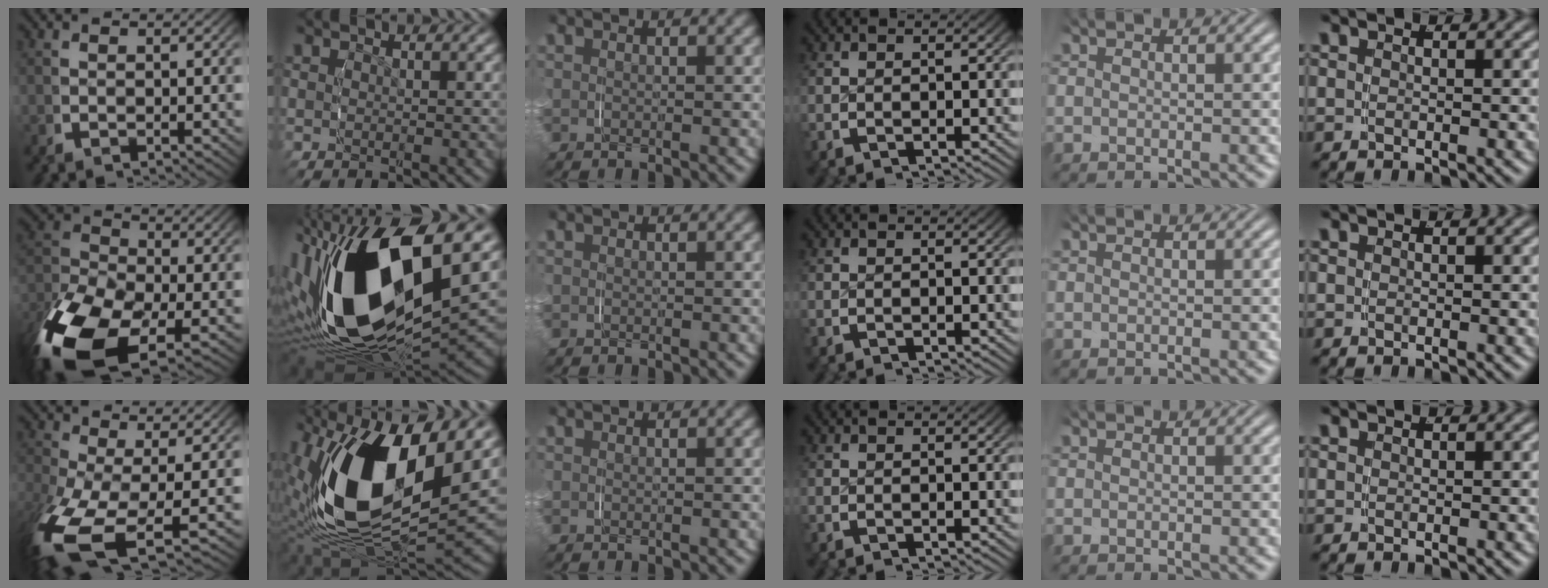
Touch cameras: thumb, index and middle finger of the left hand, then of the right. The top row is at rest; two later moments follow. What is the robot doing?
{"motion": "grasp_and_lifting", "object": "knife"}